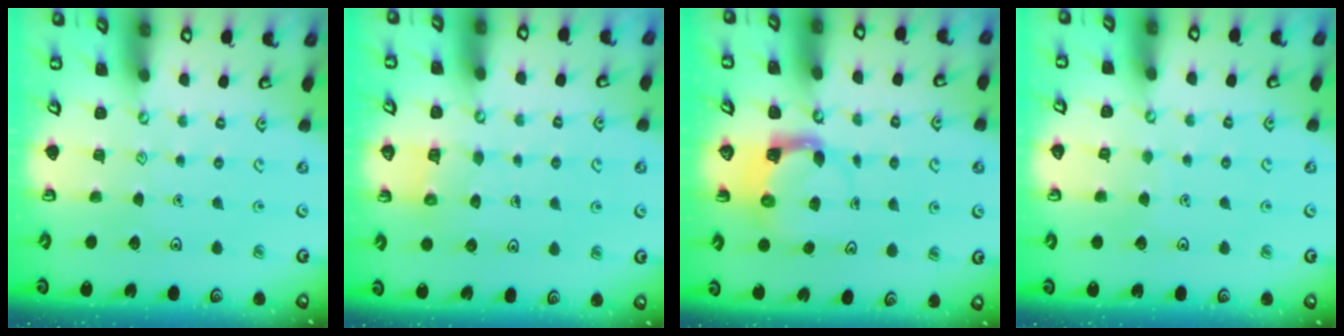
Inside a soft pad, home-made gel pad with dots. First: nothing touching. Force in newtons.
{"total": 4.8, "press": 4.8, "slide": 0.3}
{"total": 3.7, "press": 3.6, "slide": 0.7}
{"total": 2.5, "press": 2.5, "slide": 0.3}